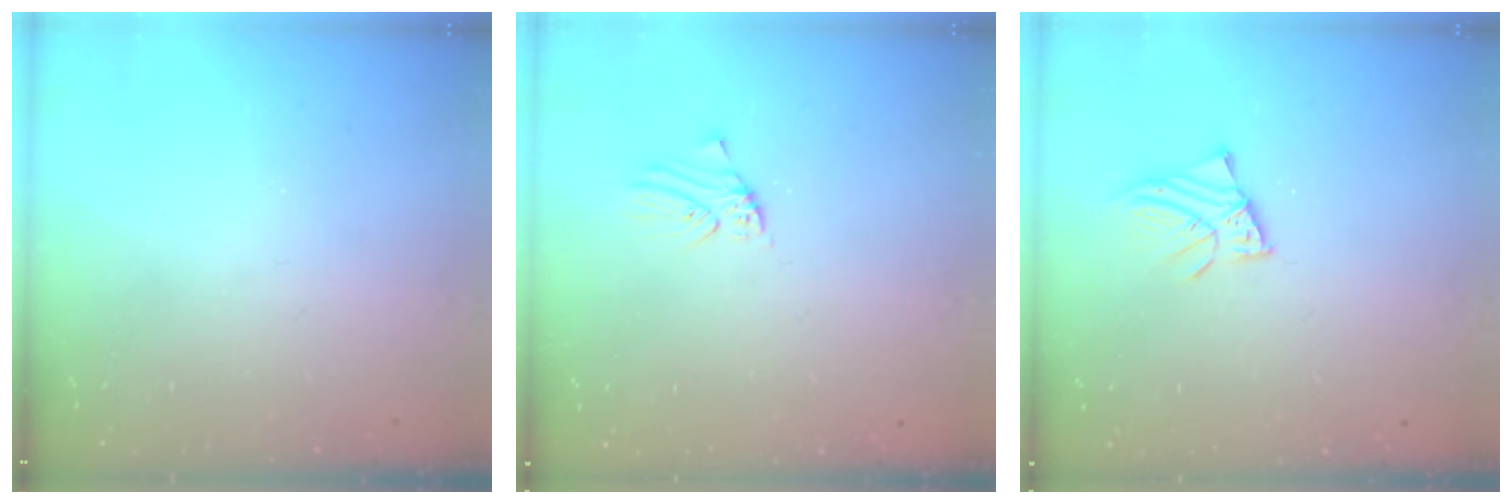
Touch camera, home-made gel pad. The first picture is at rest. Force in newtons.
{"total": 0.5, "press": 0.5, "slide": 0.1}
{"total": 2.9, "press": 2.9, "slide": 0.2}